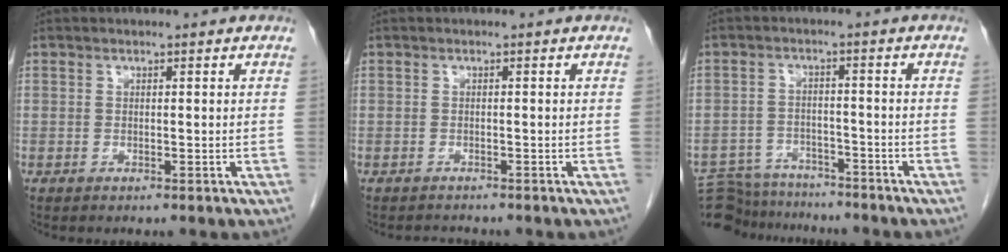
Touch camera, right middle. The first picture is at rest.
{"total": 1.2, "force": [-1.1, 0.3, -0.3], "torque": [0.002, -0.004, -0.017]}
{"total": 12.5, "force": [-11.6, 4.0, 2.6], "torque": [-0.058, 0.004, -0.171]}